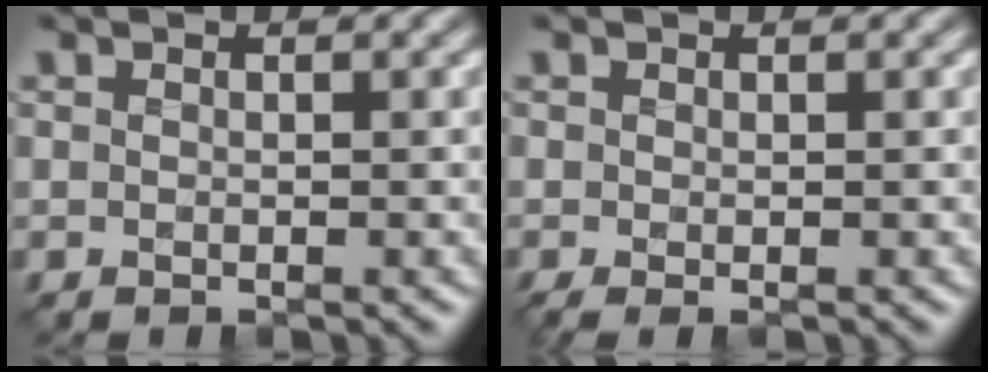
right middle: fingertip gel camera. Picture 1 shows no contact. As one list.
[{"total": 0.6, "force": [-0.2, 0.0, 0.6], "torque": [-0.011, -0.003, -0.001]}]